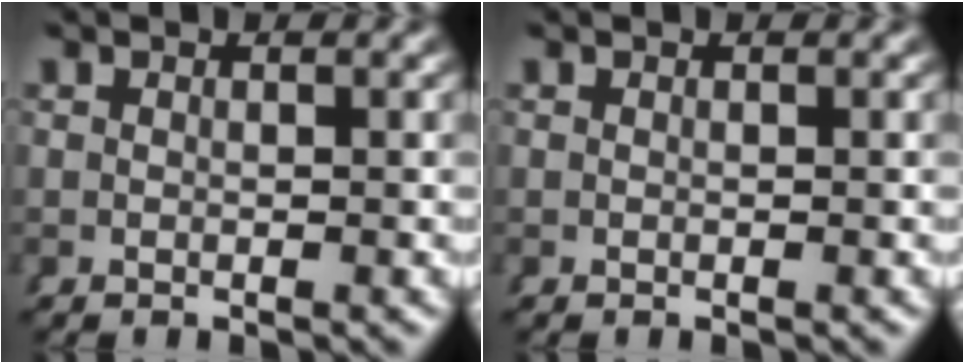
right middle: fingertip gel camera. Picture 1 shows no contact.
{"total": 0.0}